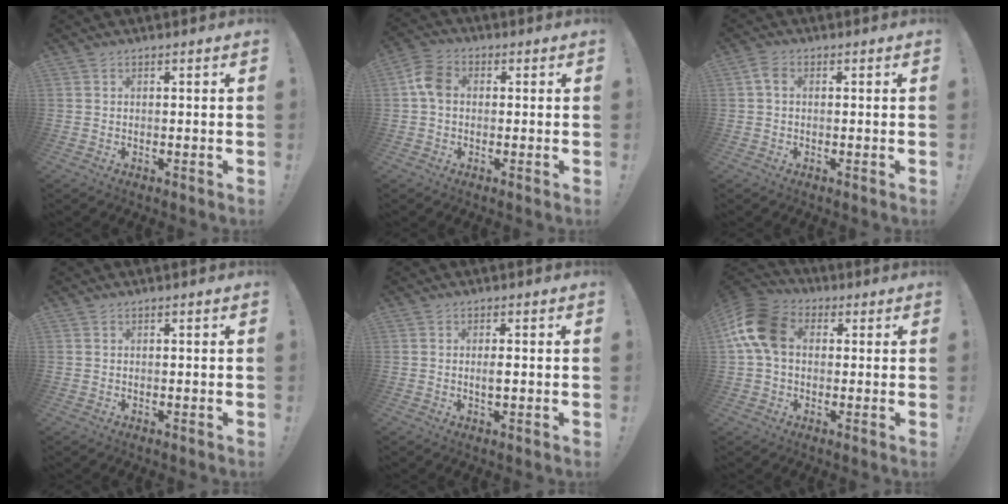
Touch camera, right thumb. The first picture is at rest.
{"total": 7.0, "force": [0.4, 5.1, 4.8], "torque": [-0.093, 0.016, 0.011]}
{"total": 2.9, "force": [0.5, 2.0, 2.1], "torque": [-0.048, 0.011, 0.012]}
{"total": 0.0}
{"total": 2.0, "force": [-0.1, 0.5, 2.0], "torque": [-0.019, -0.006, -0.006]}
{"total": 14.5, "force": [2.5, 10.3, 9.8], "torque": [-0.189, 0.013, 0.052]}